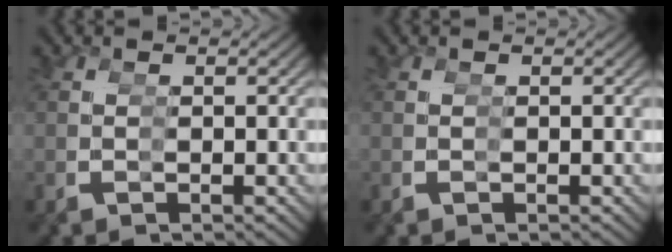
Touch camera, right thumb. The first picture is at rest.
{"total": 0.0}